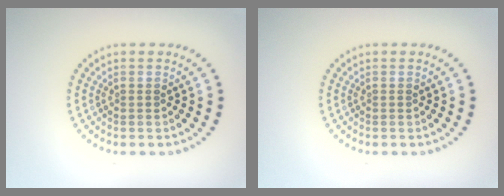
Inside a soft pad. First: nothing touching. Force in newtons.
{"total": 0.0}